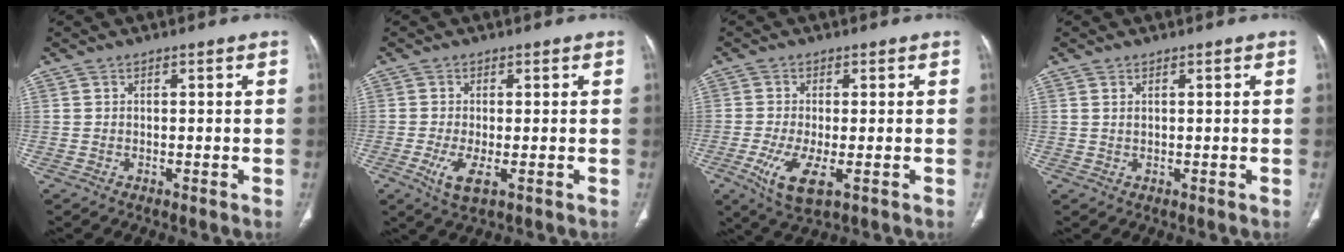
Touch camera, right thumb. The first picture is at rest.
{"total": 4.8, "force": [-1.6, 1.5, 4.3], "torque": [-0.092, -0.013, -0.026]}
{"total": 7.6, "force": [-2.5, 2.5, 6.8], "torque": [-0.143, -0.018, -0.041]}
{"total": 0.9, "force": [0.5, 0.4, 0.7], "torque": [-0.015, 0.002, 0.012]}